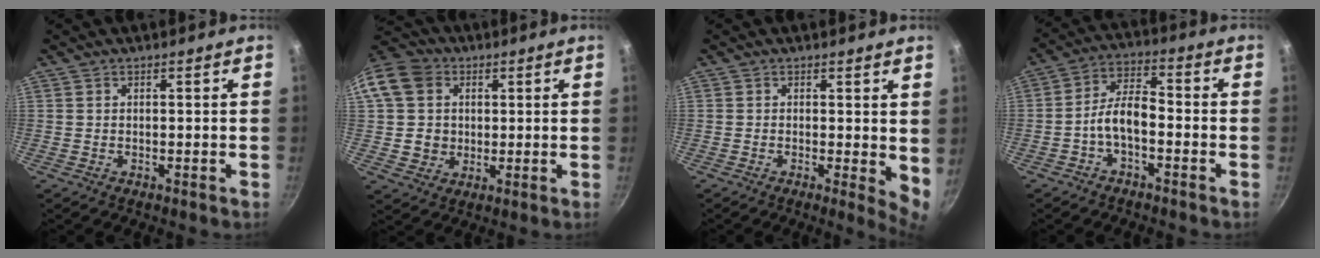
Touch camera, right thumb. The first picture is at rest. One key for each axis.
{"total": 13.2, "fx": 2.7, "fy": 11.4, "fz": 6.0, "tx": -0.092, "ty": 0.017, "tz": 0.046}
{"total": 4.7, "fx": 0.6, "fy": 1.7, "fz": 4.3, "tx": -0.053, "ty": -0.013, "tz": 0.004}
{"total": 6.9, "fx": -2.7, "fy": 3.3, "fz": 5.4, "tx": -0.096, "ty": 0.043, "tz": -0.057}